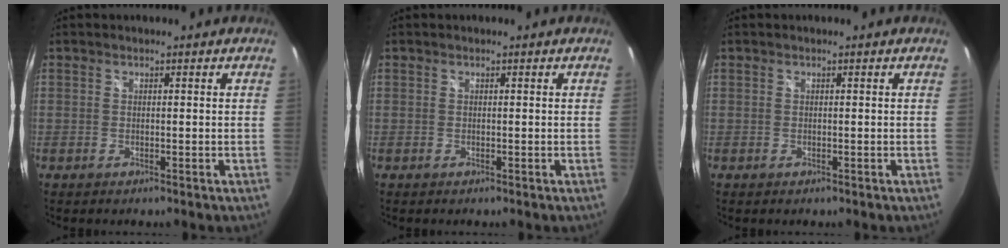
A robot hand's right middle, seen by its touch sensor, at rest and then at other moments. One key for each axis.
{"total": 0.0}
{"total": 0.0}